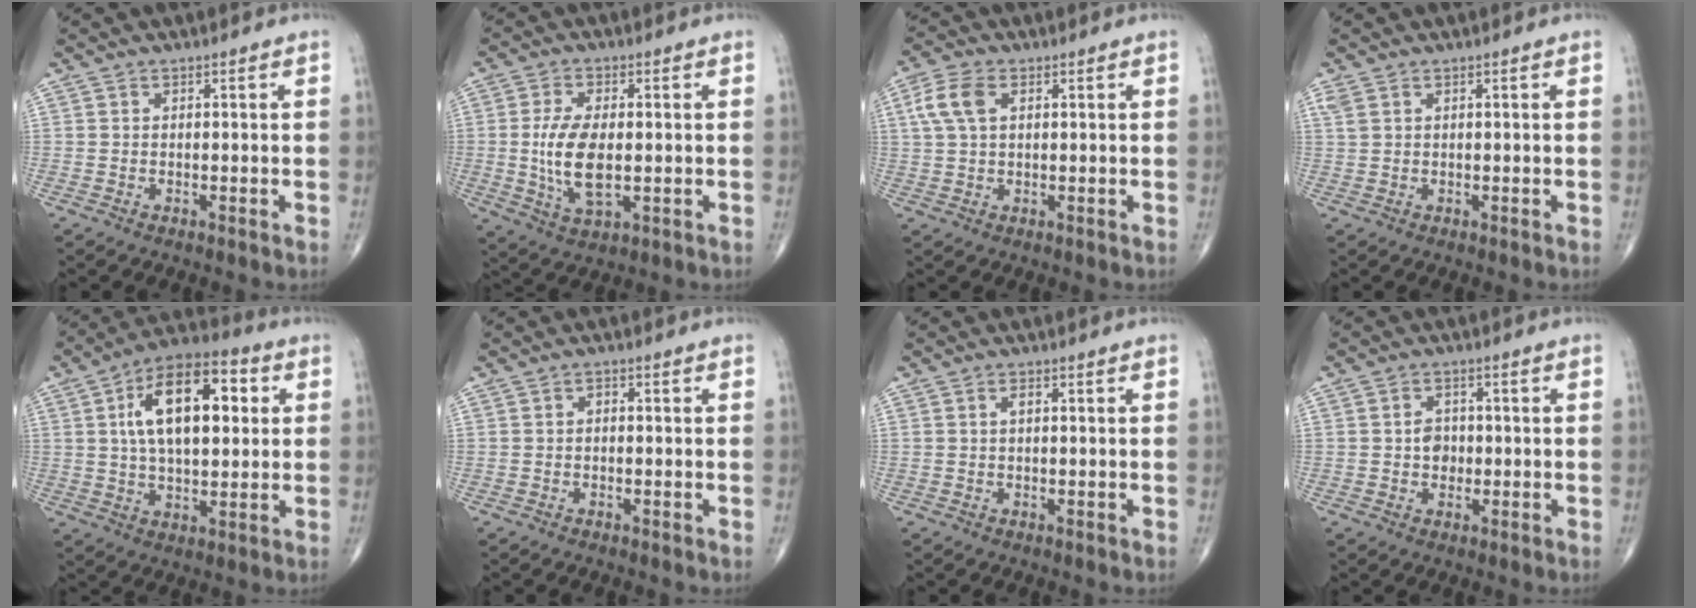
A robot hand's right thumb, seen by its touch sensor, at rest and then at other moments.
{"total": 10.0, "force": [-0.4, 4.8, 8.7], "torque": [-0.175, -0.009, -0.002]}
{"total": 6.3, "force": [1.9, 3.7, 4.7], "torque": [-0.107, 0.012, 0.036]}
{"total": 1.6, "force": [0.9, 0.9, 1.0], "torque": [-0.025, 0.009, 0.026]}
{"total": 17.6, "force": [4.0, 8.9, 14.7], "torque": [-0.222, 0.015, 0.061]}
{"total": 0.9, "force": [0.0, 0.6, 0.6], "torque": [-0.005, 0.004, -0.004]}
{"total": 1.2, "force": [0.3, 0.5, 1.0], "torque": [-0.019, 0.004, 0.005]}
{"total": 3.5, "force": [-0.2, 2.8, 2.0], "torque": [-0.015, 0.004, -0.005]}